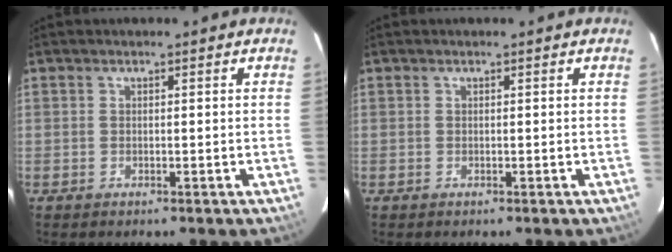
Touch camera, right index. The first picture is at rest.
{"total": 0.0}